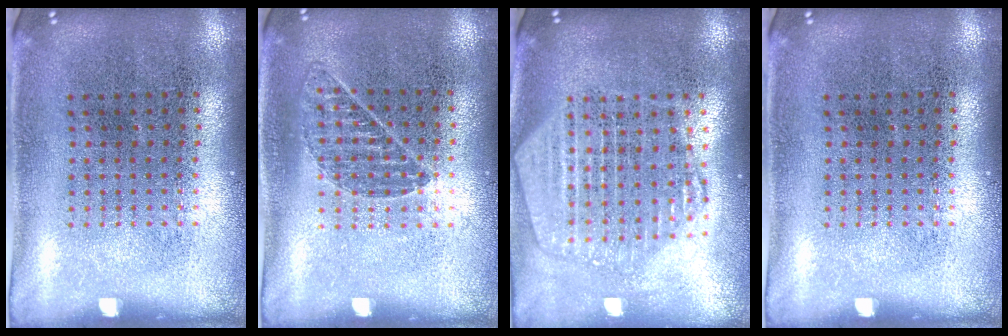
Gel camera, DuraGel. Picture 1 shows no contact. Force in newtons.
{"total": 0.8, "press": 0.8, "slide": 0.1}
{"total": 2.1, "press": 1.9, "slide": 1.0}
{"total": 0.0}